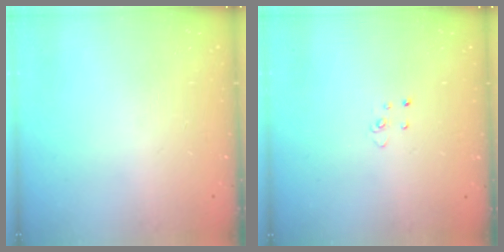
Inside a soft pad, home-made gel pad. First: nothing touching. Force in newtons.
{"total": 2.9, "press": 2.9, "slide": 0.2}